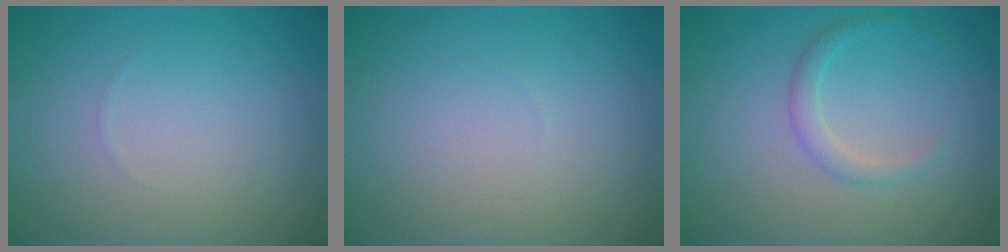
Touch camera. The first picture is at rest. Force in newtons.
{"total": 0.0}
{"total": 1.6, "press": 1.6, "slide": 0.1}